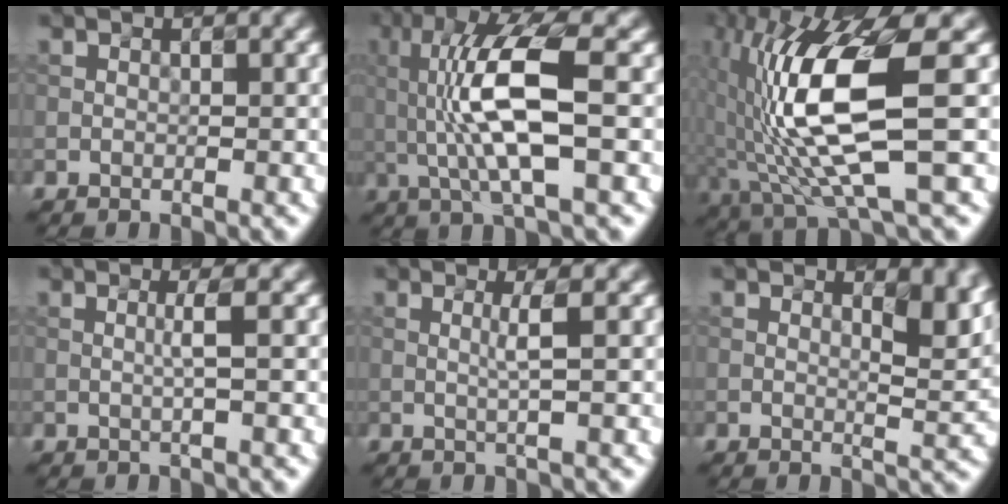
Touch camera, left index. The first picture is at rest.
{"total": 8.7, "force": [0.5, 2.2, 8.4], "torque": [-0.164, 0.003, 0.012]}
{"total": 11.2, "force": [0.2, 2.9, 10.8], "torque": [-0.205, -0.004, 0.012]}
{"total": 1.5, "force": [0.1, 0.1, 1.5], "torque": [-0.028, 0.002, -0.003]}
{"total": 1.8, "force": [0.2, 0.2, 1.7], "torque": [-0.034, 0.003, -0.001]}
{"total": 3.6, "force": [1.7, 1.3, 2.9], "torque": [-0.038, -0.009, 0.026]}